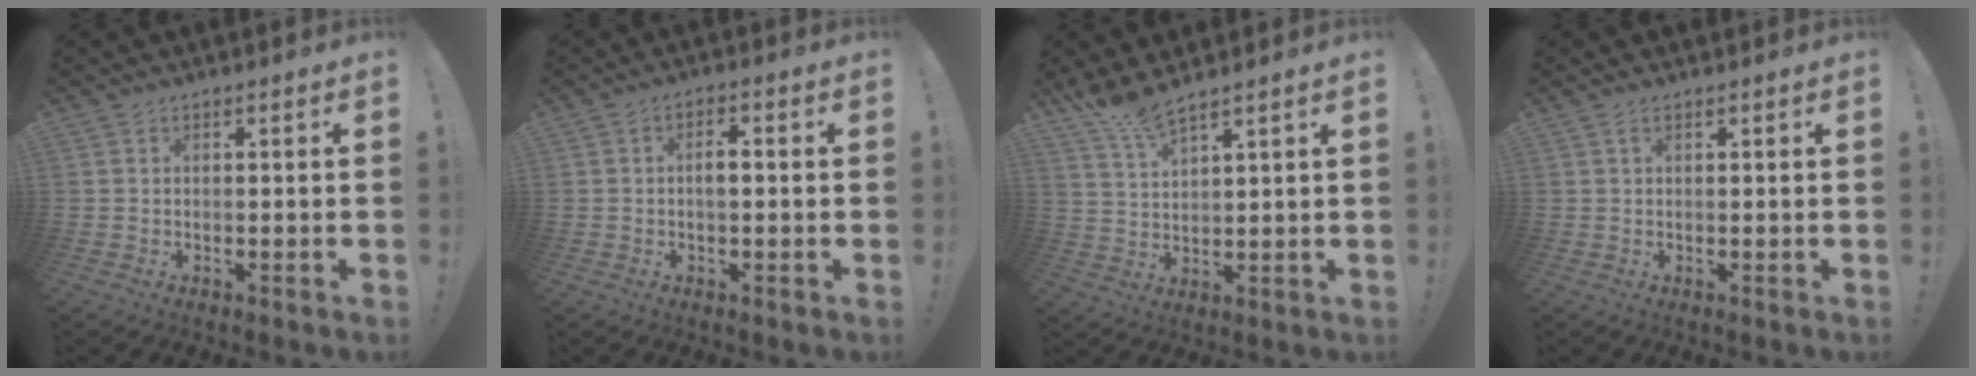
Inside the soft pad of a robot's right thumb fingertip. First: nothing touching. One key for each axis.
{"total": 3.3, "fx": -0.3, "fy": 1.5, "fz": 2.9, "tx": -0.041, "ty": 0.005, "tz": -0.010}
{"total": 6.6, "fx": 5.8, "fy": 0.6, "fz": 3.2, "tx": -0.070, "ty": -0.034, "tz": 0.106}
{"total": 1.0, "fx": 0.5, "fy": 0.3, "fz": 0.8, "tx": -0.017, "ty": 0.001, "tz": 0.009}